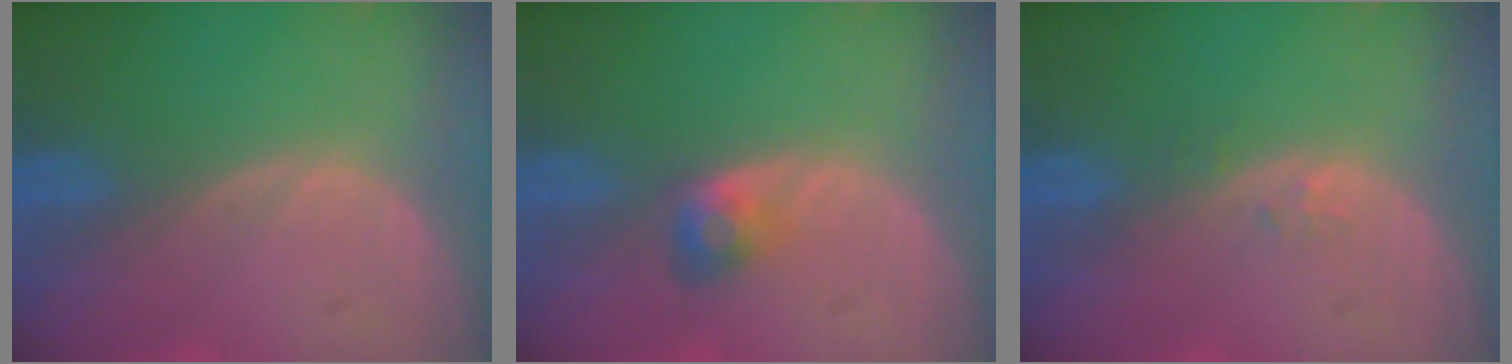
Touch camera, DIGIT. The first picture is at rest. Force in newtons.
{"total": 2.7, "press": 2.5, "slide": 1.1}
{"total": 0.9, "press": 0.9, "slide": 0.2}